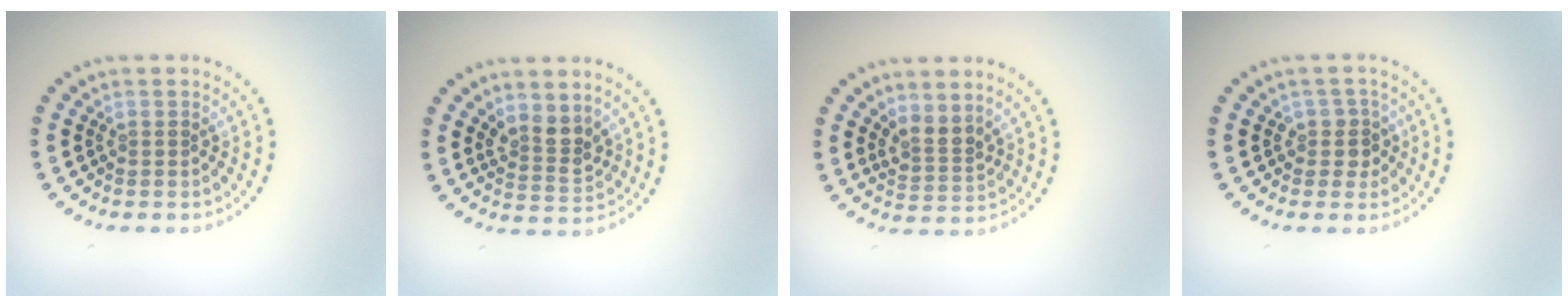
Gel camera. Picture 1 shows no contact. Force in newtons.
{"total": 2.7, "press": 2.3, "slide": 1.4}
{"total": 2.4, "press": 1.8, "slide": 1.6}
{"total": 2.0, "press": 1.6, "slide": 1.1}